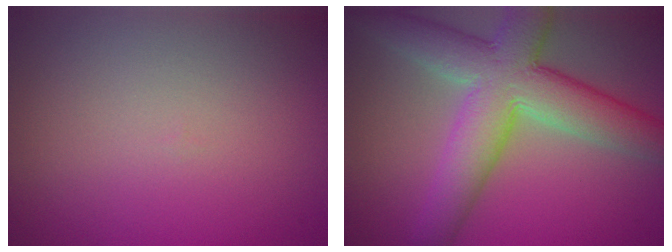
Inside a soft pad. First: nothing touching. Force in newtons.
{"total": 9.0, "press": 9.0, "slide": 0.5}